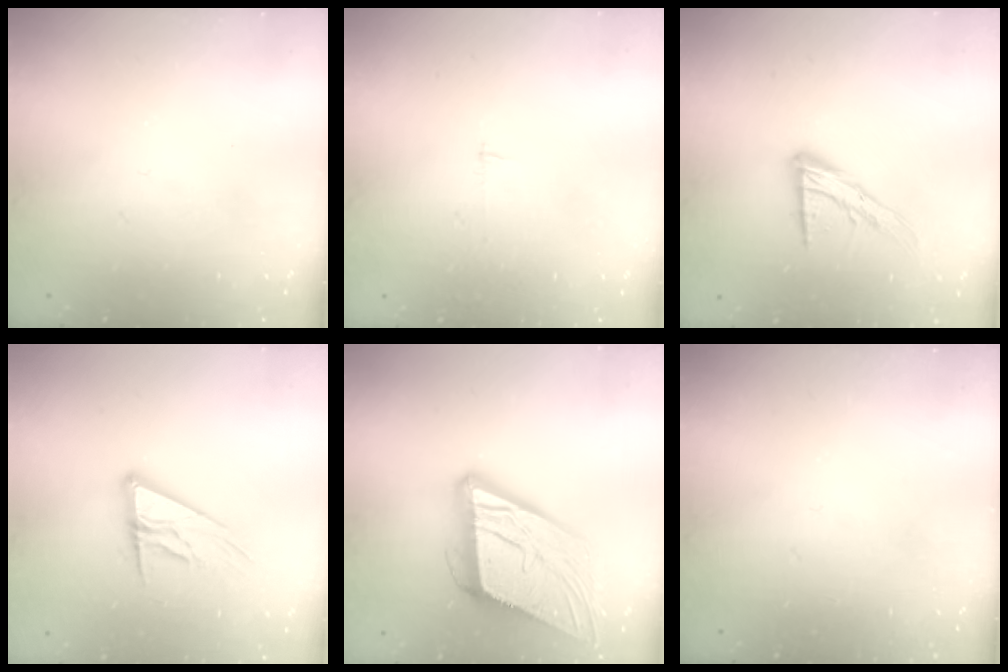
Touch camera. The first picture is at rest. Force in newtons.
{"total": 2.5, "press": 2.5, "slide": 0.2}
{"total": 12.0, "press": 12.0, "slide": 1.0}
{"total": 13.1, "press": 12.9, "slide": 2.5}
{"total": 18.8, "press": 18.5, "slide": 3.5}
{"total": 0.0}